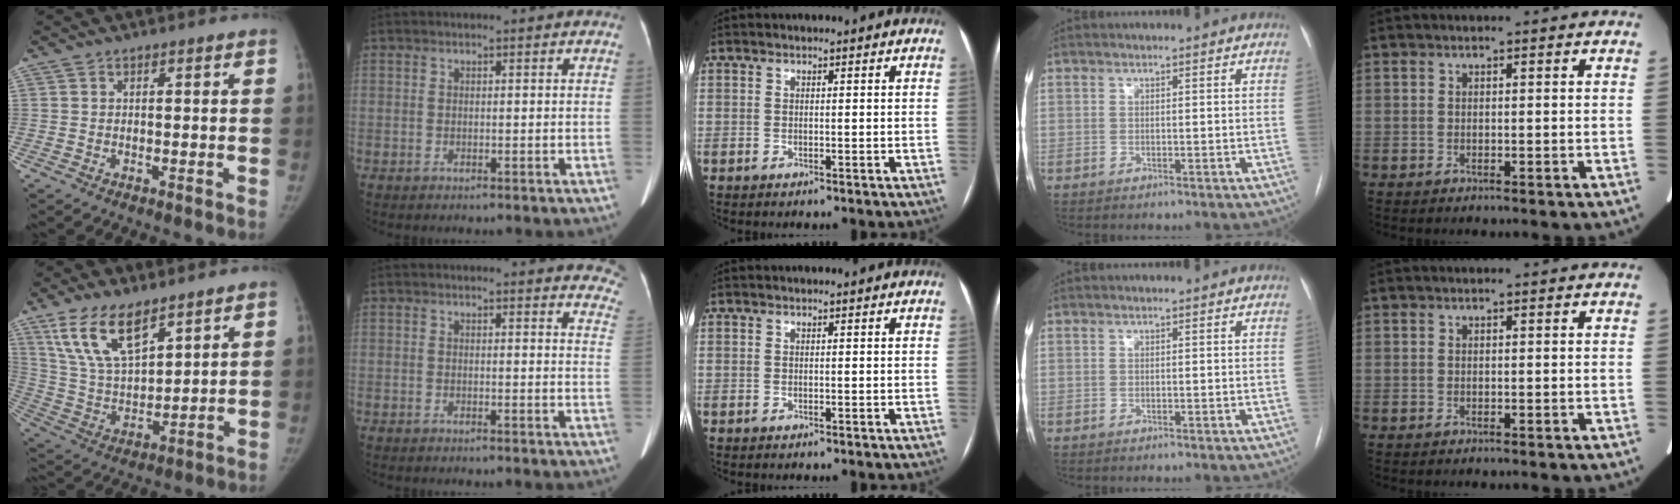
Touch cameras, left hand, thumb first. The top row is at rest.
{"thumb": {"total": 13.9, "force": [8.9, 5.8, 8.9], "torque": [-0.148, -0.037, 0.184]}, "index": {"total": 12.2, "force": [11.6, 2.7, 2.4], "torque": [0.019, -0.054, 0.083]}}